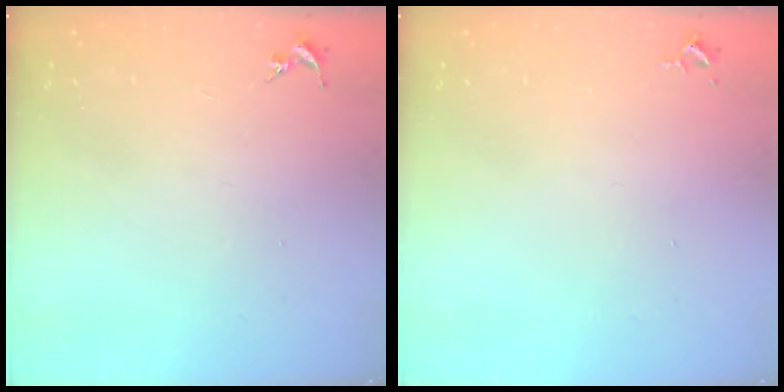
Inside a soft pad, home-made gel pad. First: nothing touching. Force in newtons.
{"total": 2.6, "press": 2.6, "slide": 0.4}